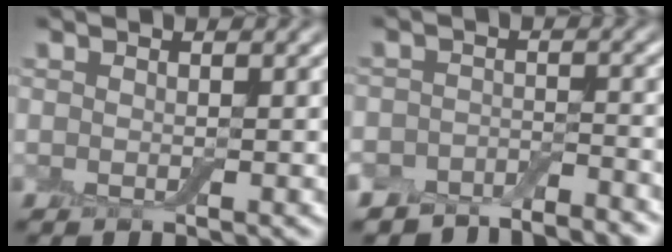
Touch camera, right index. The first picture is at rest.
{"total": 4.4, "force": [-4.1, 1.5, 0.7], "torque": [-0.008, -0.003, -0.071]}